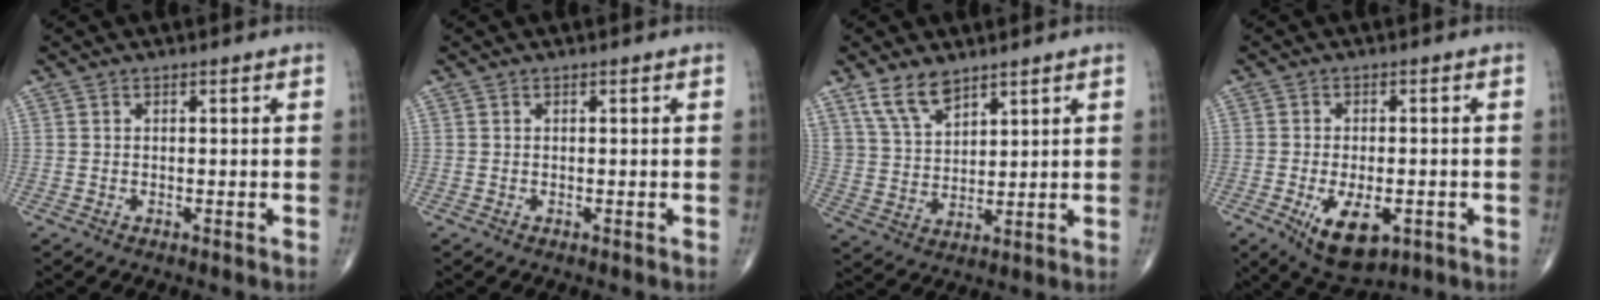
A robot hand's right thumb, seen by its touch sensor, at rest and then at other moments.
{"total": 0.0}
{"total": 7.7, "force": [5.6, 3.6, 3.9], "torque": [-0.062, -0.025, 0.117]}
{"total": 9.6, "force": [-3.5, 4.8, 7.6], "torque": [-0.116, -0.003, -0.044]}